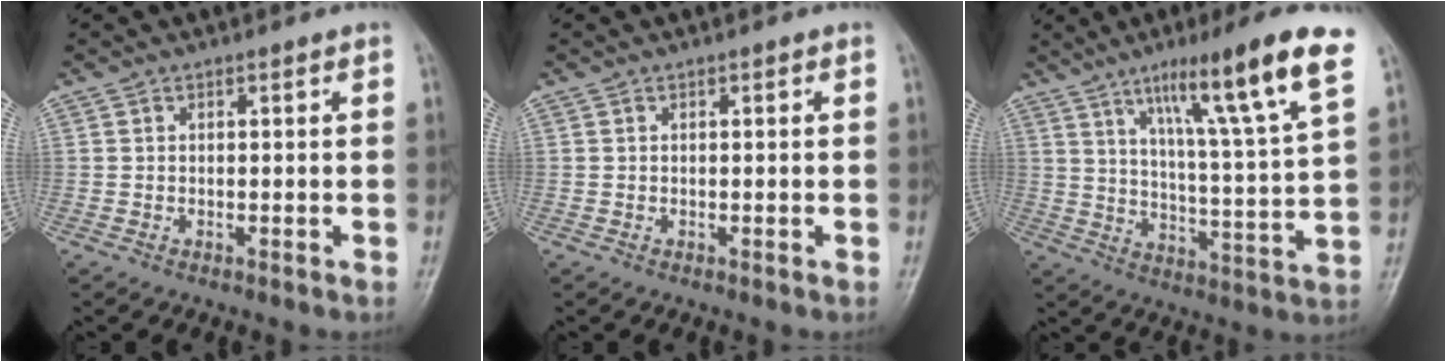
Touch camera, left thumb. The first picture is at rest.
{"total": 0.0}
{"total": 18.6, "force": [10.5, 1.3, 15.3], "torque": [-0.225, -0.043, 0.162]}